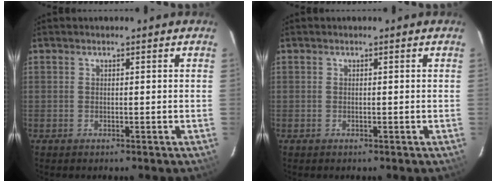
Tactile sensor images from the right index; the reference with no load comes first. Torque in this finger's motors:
{"motor_torque": [-0.02, 0.00, 0.00, 0.00]}